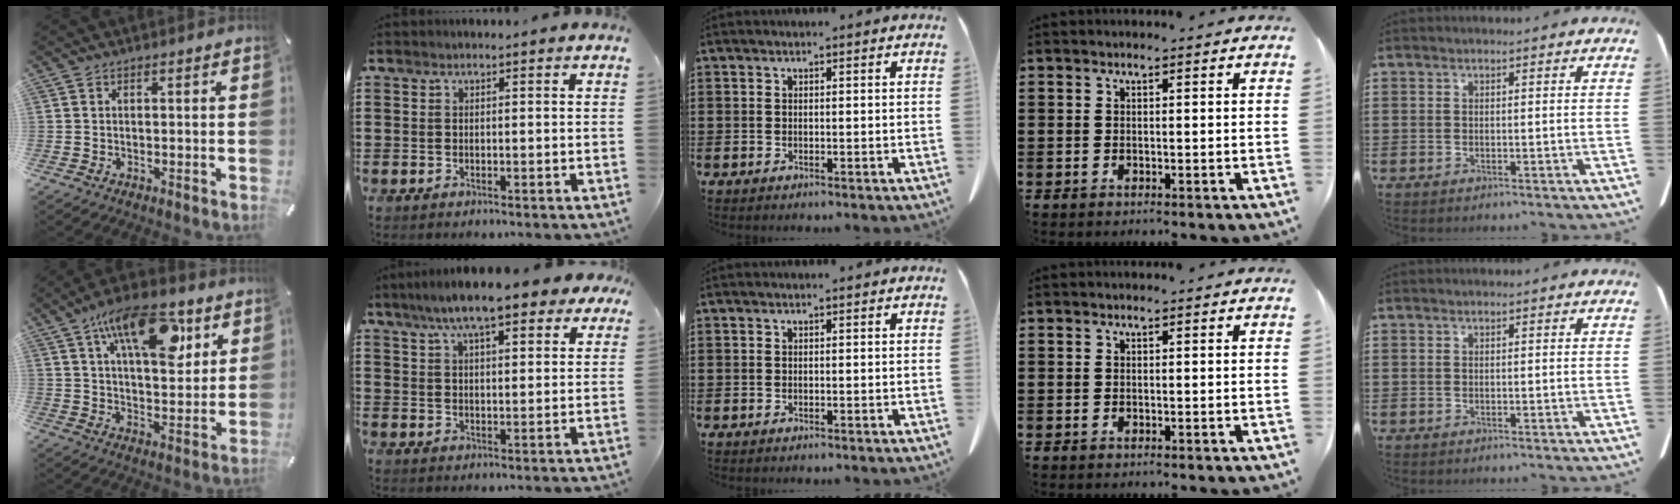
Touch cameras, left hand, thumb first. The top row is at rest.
{"thumb": {"total": 18.0, "force": [8.9, 8.6, 13.0], "torque": [-0.201, -0.026, 0.145]}, "index": {"total": 9.4, "force": [7.2, 1.8, 5.7], "torque": [-0.122, -0.006, 0.129]}}